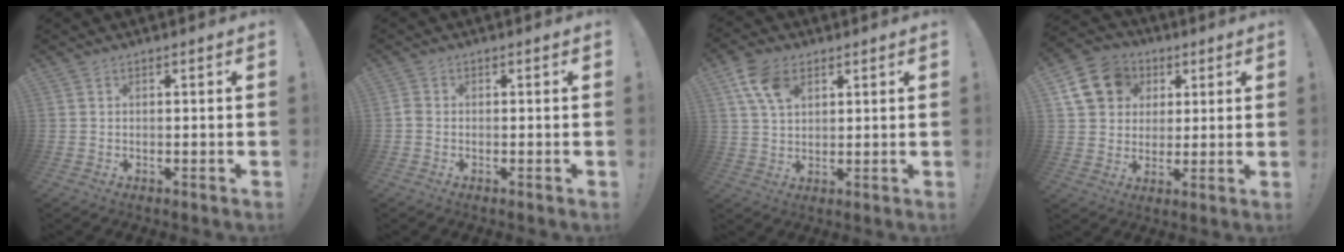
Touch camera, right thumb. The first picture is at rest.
{"total": 1.6, "force": [-0.6, 1.2, 1.0], "torque": [-0.019, 0.007, -0.009]}
{"total": 9.3, "force": [4.4, 5.8, 5.8], "torque": [-0.114, -0.003, 0.088]}
{"total": 14.3, "force": [5.1, 12.0, 5.9], "torque": [-0.080, -0.015, 0.105]}